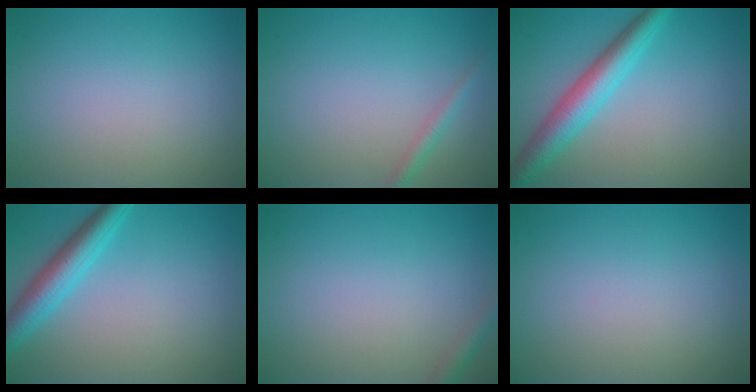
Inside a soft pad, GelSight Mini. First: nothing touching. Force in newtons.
{"total": 1.3, "press": 1.3, "slide": 0.1}
{"total": 4.8, "press": 4.8, "slide": 0.1}
{"total": 4.2, "press": 4.2, "slide": 0.1}
{"total": 1.4, "press": 1.3, "slide": 0.1}
{"total": 0.0}